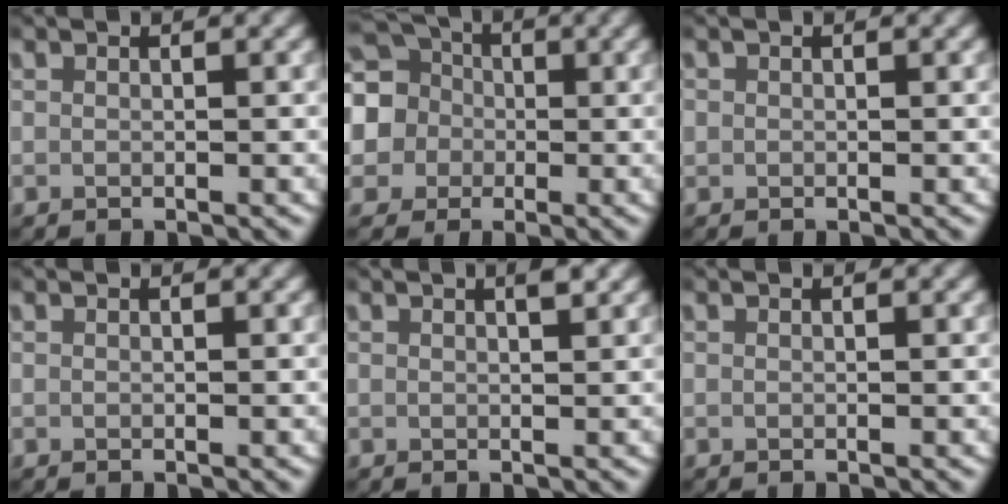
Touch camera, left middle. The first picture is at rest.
{"total": 12.7, "force": [1.0, 11.7, 4.8], "torque": [-0.135, -0.027, 0.007]}
{"total": 1.0, "force": [0.0, 1.0, 0.2], "torque": [-0.011, -0.004, 0.001]}
{"total": 0.0}
{"total": 1.0, "force": [0.7, 0.1, 0.7], "torque": [-0.008, 0.002, 0.012]}
{"total": 0.0}